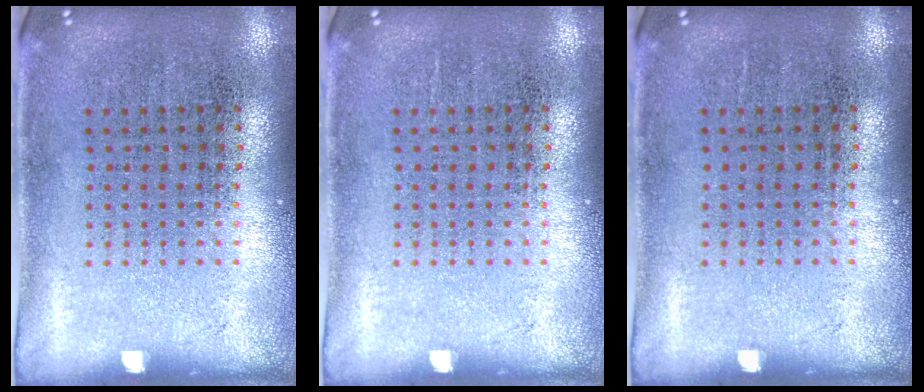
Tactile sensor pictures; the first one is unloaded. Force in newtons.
{"total": 0.0}
{"total": 0.0}